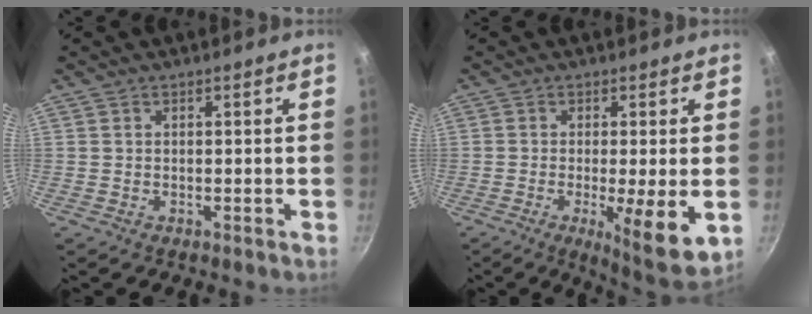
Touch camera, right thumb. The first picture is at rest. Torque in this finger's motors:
{"motor_torque": [-0.01, 0.48, -0.10, 0.10, 0.10]}